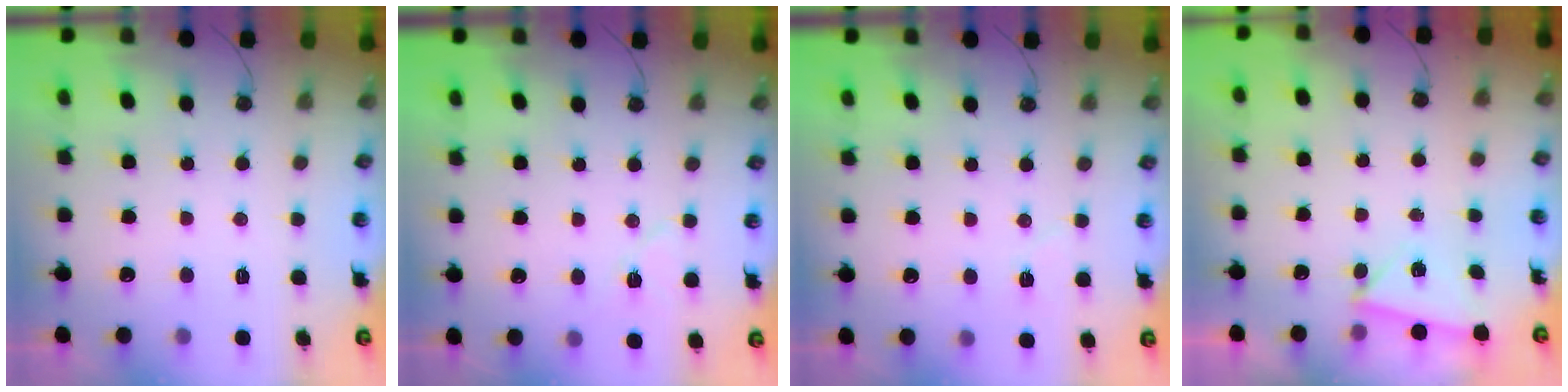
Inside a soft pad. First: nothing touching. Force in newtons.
{"total": 7.3, "press": 5.6, "slide": 4.7}
{"total": 4.2, "press": 3.7, "slide": 1.9}
{"total": 2.9, "press": 2.8, "slide": 0.6}